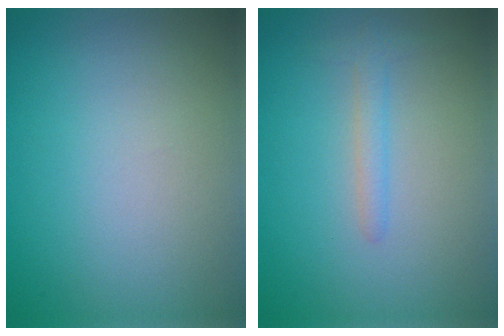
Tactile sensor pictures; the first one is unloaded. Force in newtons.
{"total": 1.5, "press": 1.5, "slide": 0.1}